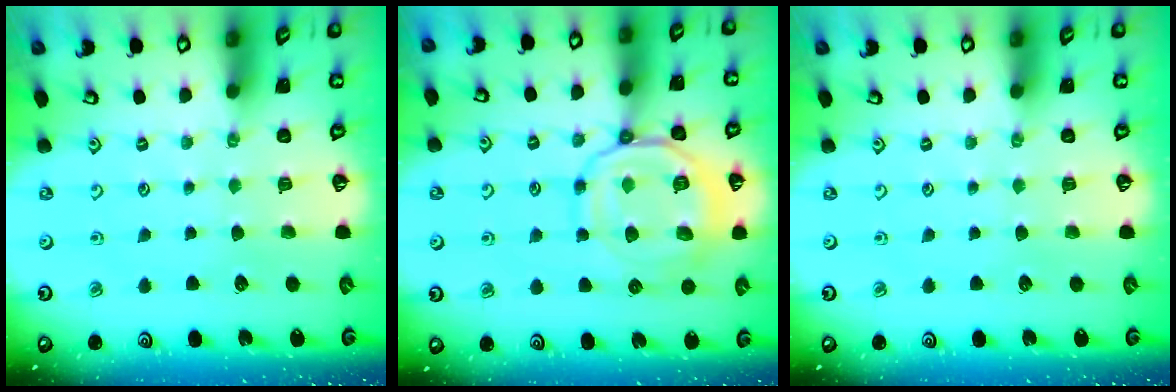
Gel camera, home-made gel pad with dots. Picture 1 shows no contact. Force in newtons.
{"total": 13.8, "press": 13.8, "slide": 1.5}
{"total": 0.0}